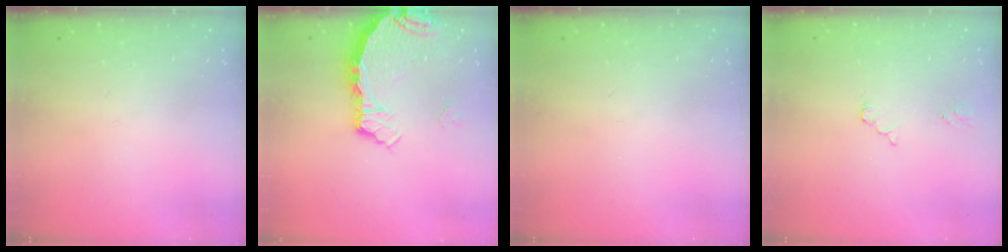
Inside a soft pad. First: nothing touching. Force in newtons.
{"total": 5.7, "press": 5.7, "slide": 0.5}
{"total": 0.0}
{"total": 3.3, "press": 3.2, "slide": 0.5}